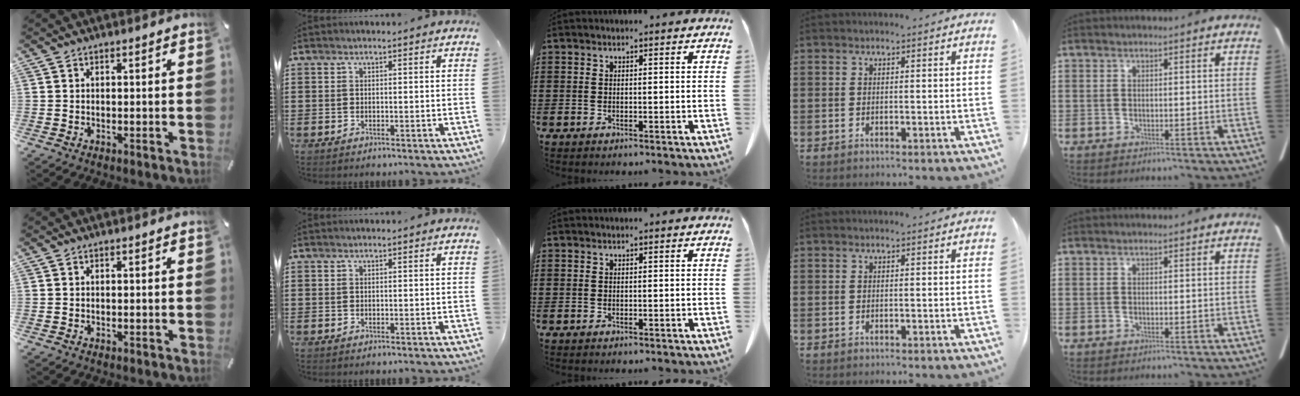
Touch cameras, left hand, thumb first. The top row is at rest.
{}